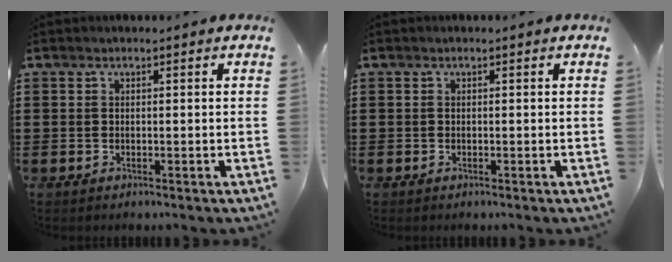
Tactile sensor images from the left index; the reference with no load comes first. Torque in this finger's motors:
{"motor_torque": [-0.01, 0.01, 0.04, -0.01]}